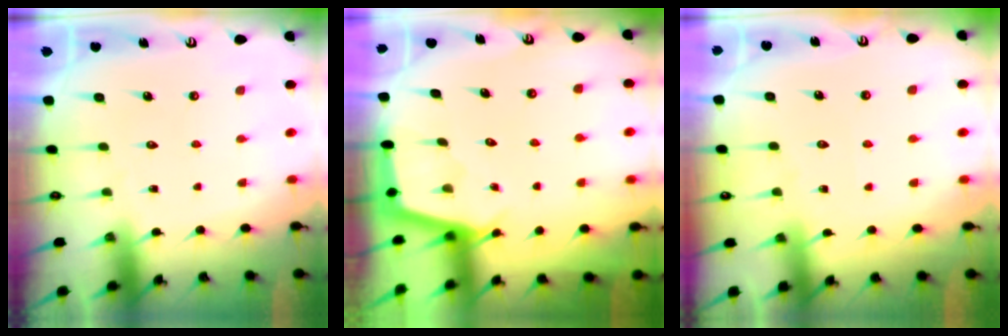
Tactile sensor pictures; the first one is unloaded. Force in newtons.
{"total": 2.5, "press": 2.5, "slide": 0.1}
{"total": 2.8, "press": 2.8, "slide": 0.4}